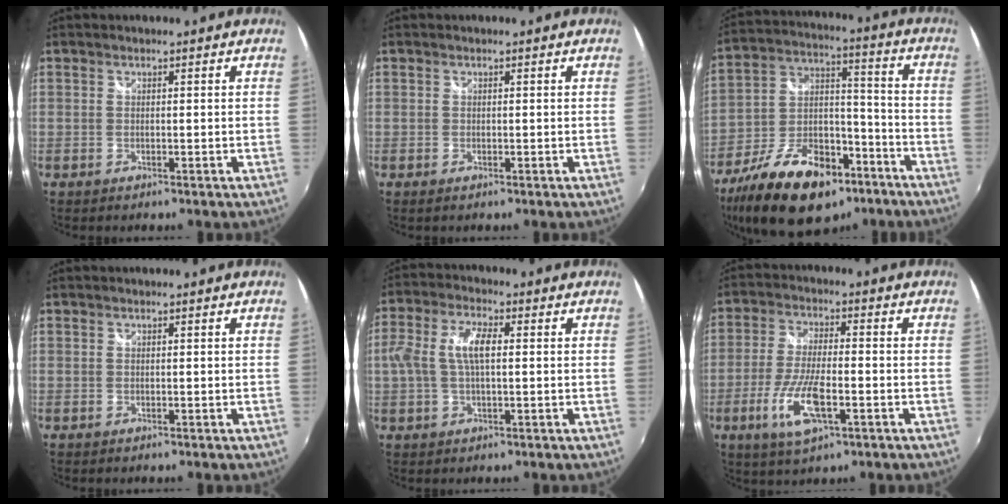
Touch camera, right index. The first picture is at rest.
{"total": 0.0}
{"total": 23.5, "force": [-14.3, 12.2, 14.1], "torque": [-0.276, 0.000, -0.227]}
{"total": 0.0}
{"total": 7.8, "force": [0.5, 3.0, 7.1], "torque": [-0.146, 0.012, 0.011]}
{"total": 10.7, "force": [-4.1, 3.2, 9.3], "torque": [-0.196, -0.013, -0.077]}